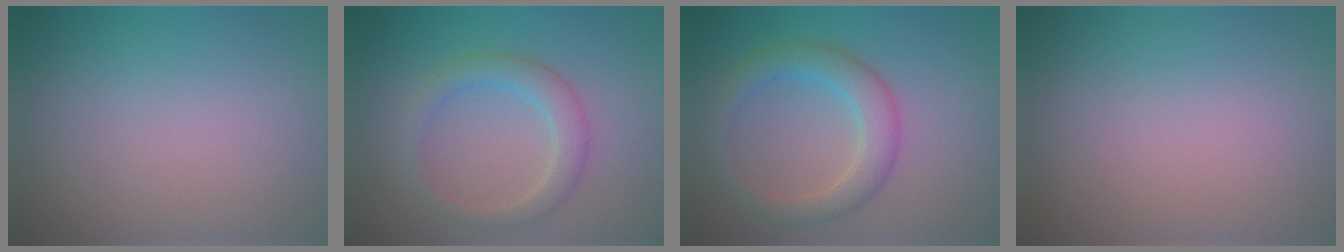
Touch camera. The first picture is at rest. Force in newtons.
{"total": 2.9, "press": 2.9, "slide": 0.4}
{"total": 3.7, "press": 3.7, "slide": 0.1}
{"total": 0.0}